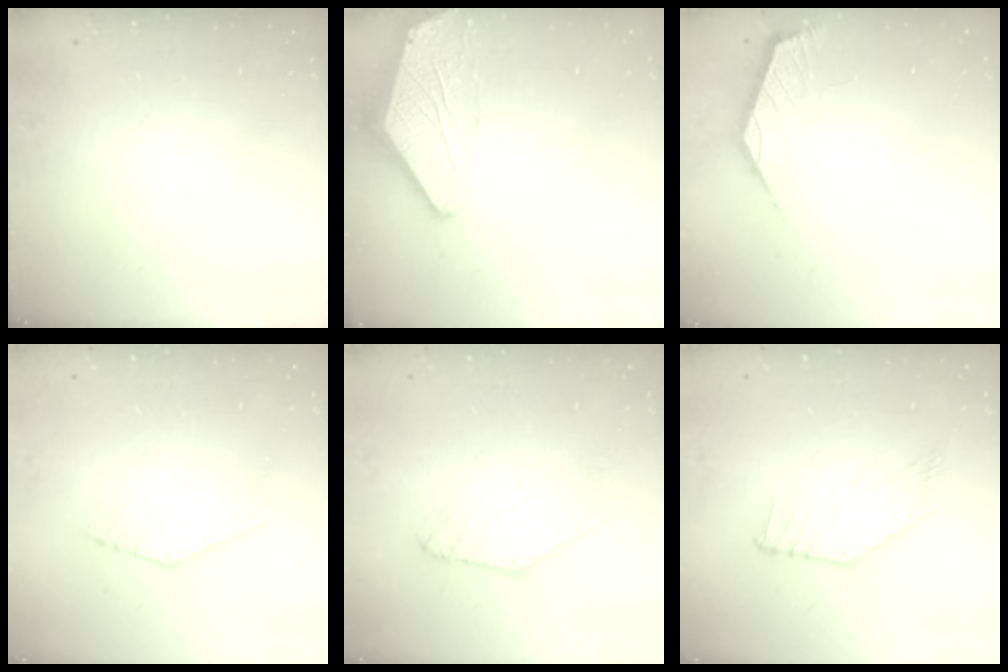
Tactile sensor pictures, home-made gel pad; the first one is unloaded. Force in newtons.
{"total": 0.0}
{"total": 2.1, "press": 2.1, "slide": 0.5}
{"total": 3.5, "press": 3.5, "slide": 0.2}
{"total": 1.0, "press": 1.0, "slide": 0.0}
{"total": 0.6, "press": 0.1, "slide": 0.6}